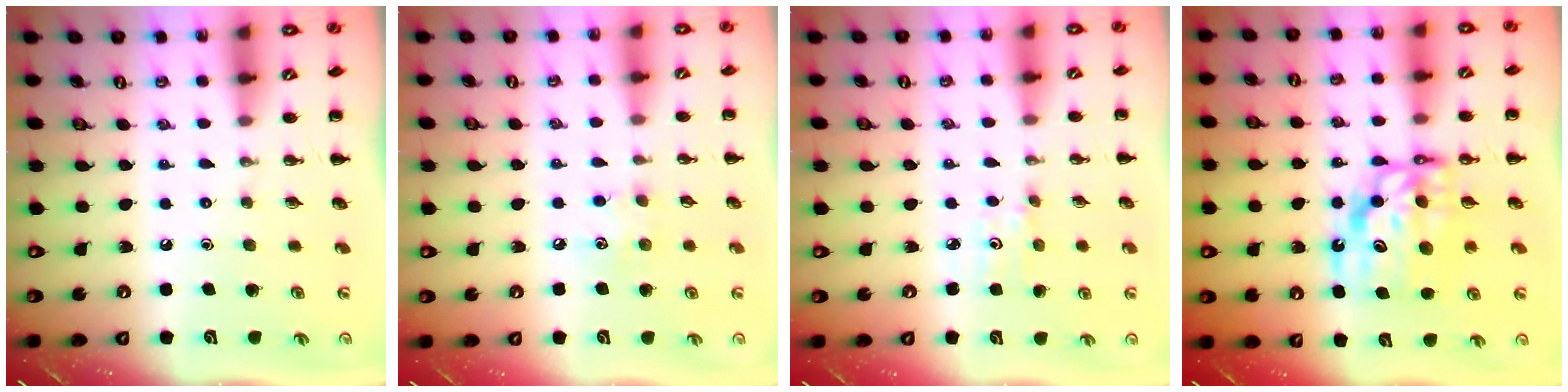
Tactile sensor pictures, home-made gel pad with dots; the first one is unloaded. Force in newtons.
{"total": 5.8, "press": 5.6, "slide": 1.3}
{"total": 3.2, "press": 3.0, "slide": 0.8}
{"total": 11.5, "press": 11.1, "slide": 3.2}